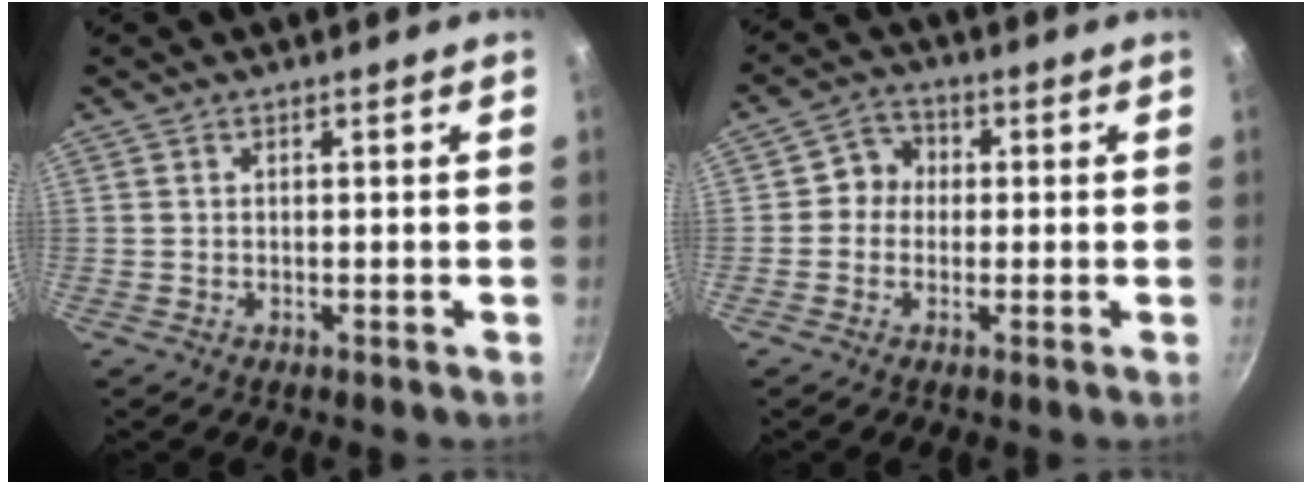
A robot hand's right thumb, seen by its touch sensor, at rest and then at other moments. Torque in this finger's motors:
{"motor_torque": [-0.33, 0.29, 0.20, -0.17, -0.01]}